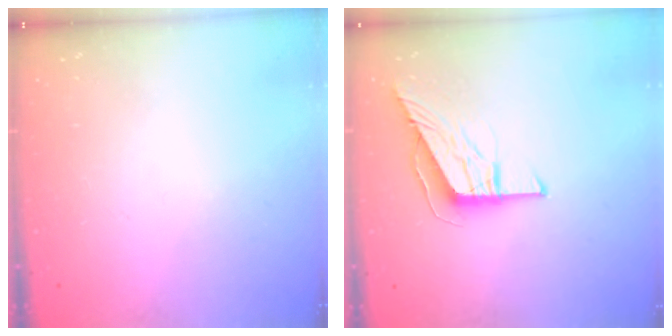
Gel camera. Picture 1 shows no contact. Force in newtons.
{"total": 9.4, "press": 9.4, "slide": 0.9}